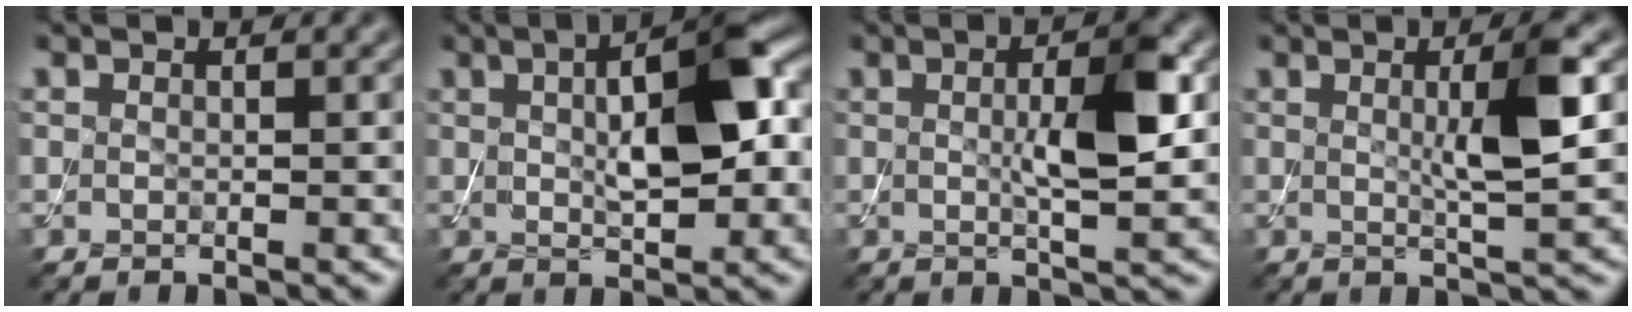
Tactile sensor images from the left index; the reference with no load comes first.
{"total": 7.8, "force": [1.3, 2.9, 7.2], "torque": [-0.116, 0.008, 0.020]}
{"total": 5.2, "force": [0.4, 1.1, 5.0], "torque": [-0.088, 0.004, 0.006]}
{"total": 4.8, "force": [0.7, 0.7, 4.7], "torque": [-0.080, -0.001, 0.011]}